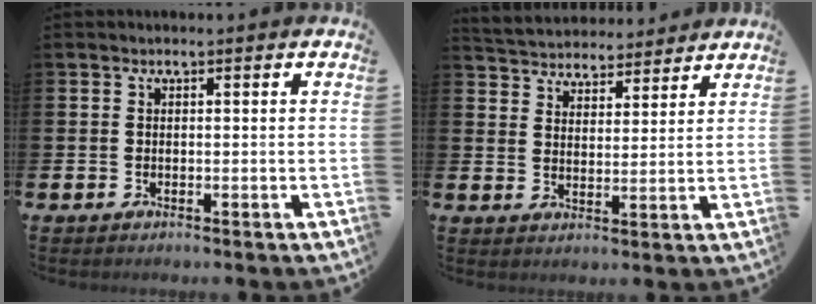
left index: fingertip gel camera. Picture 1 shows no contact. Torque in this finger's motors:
{"motor_torque": [0.97, -1.17, 0.24, 0.07]}